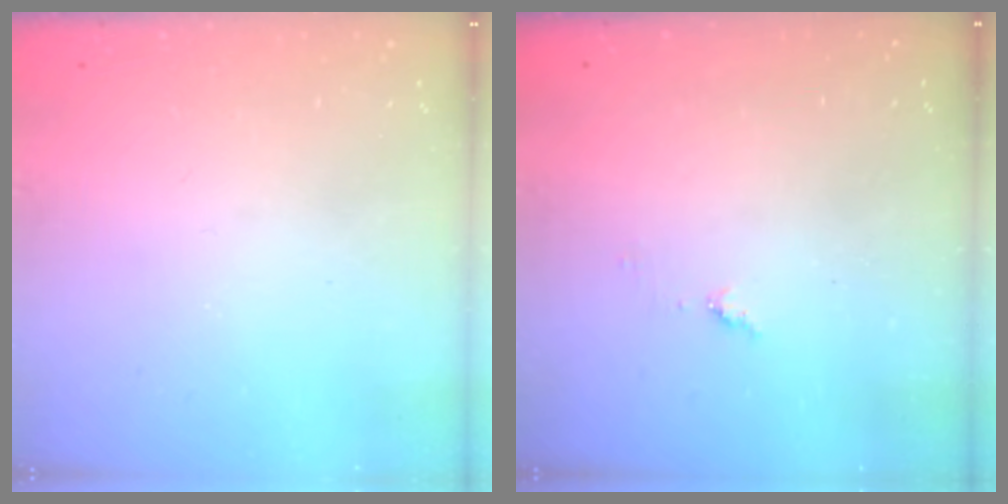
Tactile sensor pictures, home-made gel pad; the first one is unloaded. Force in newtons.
{"total": 4.3, "press": 4.2, "slide": 0.5}